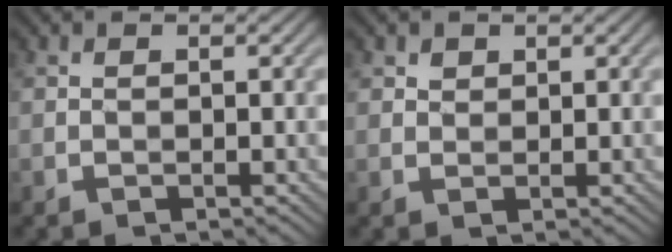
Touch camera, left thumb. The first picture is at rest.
{"total": 1.2, "force": [0.8, 0.8, 0.3], "torque": [-0.007, 0.000, 0.015]}